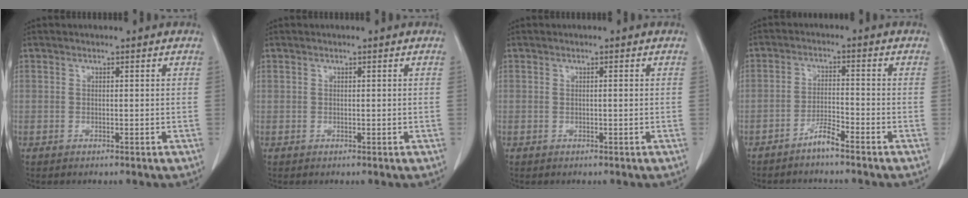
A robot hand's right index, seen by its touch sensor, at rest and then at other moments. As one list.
[{"total": 0.0}, {"total": 0.6, "force": [0.1, 0.0, 0.6], "torque": [-0.012, 0.000, 0.002]}, {"total": 3.2, "force": [-2.7, 0.1, 1.7], "torque": [-0.032, 0.000, -0.053]}]